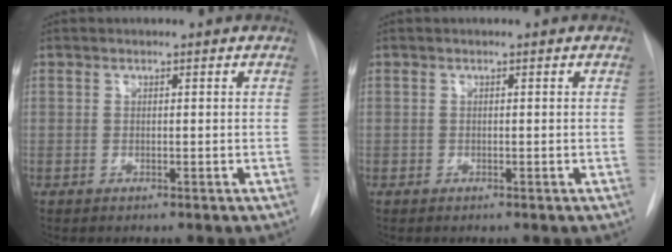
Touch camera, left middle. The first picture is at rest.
{"total": 0.0}